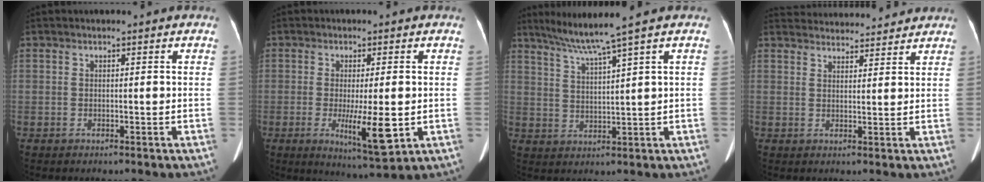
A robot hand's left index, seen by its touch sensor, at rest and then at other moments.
{"total": 7.8, "force": [-1.6, 1.2, 7.5], "torque": [-0.123, -0.018, -0.021]}
{"total": 6.3, "force": [4.7, -2.0, 3.6], "torque": [-0.073, -0.003, 0.093]}
{"total": 12.0, "force": [11.6, 2.2, 2.2], "torque": [-0.027, 0.034, 0.155]}